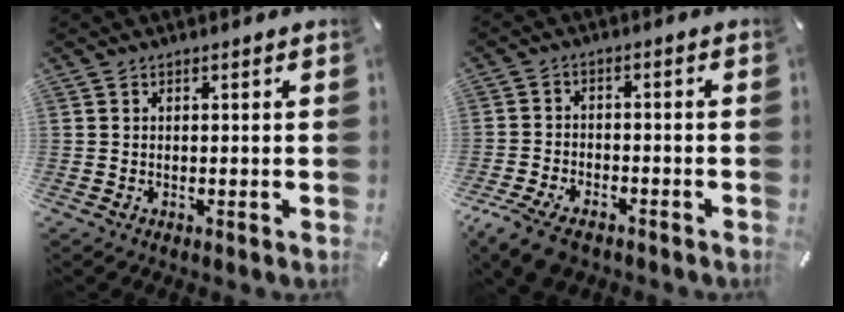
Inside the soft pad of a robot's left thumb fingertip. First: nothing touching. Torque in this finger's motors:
{"motor_torque": [0.32, 1.04, 0.19, 0.09, 0.17]}